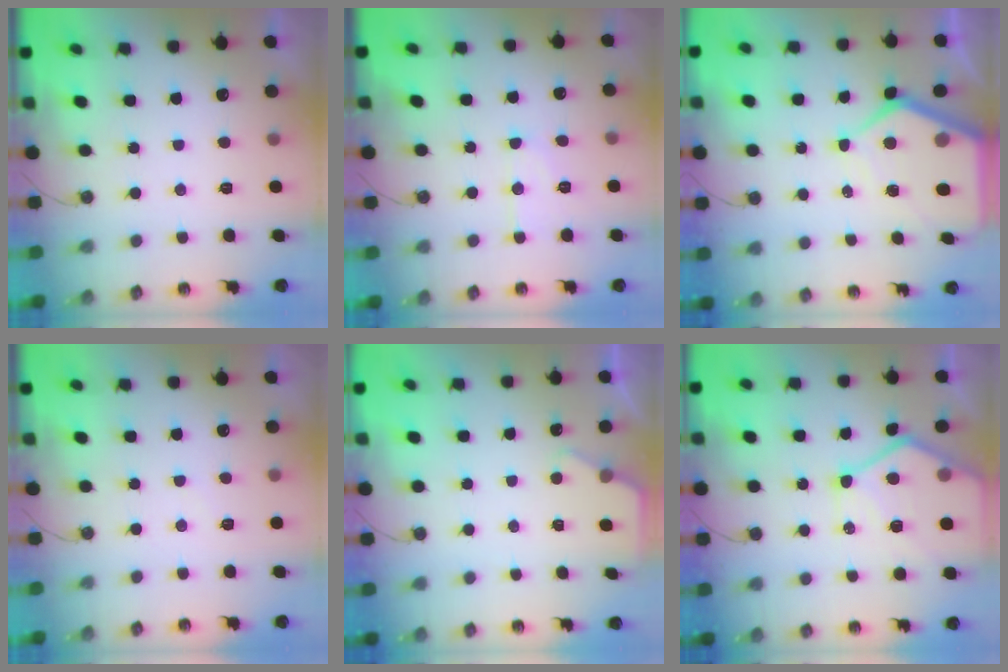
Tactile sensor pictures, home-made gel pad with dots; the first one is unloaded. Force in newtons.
{"total": 9.2, "press": 9.2, "slide": 0.8}
{"total": 12.1, "press": 12.1, "slide": 0.9}
{"total": 2.9, "press": 2.9, "slide": 0.4}
{"total": 2.2, "press": 2.2, "slide": 0.3}
{"total": 15.7, "press": 15.7, "slide": 1.6}